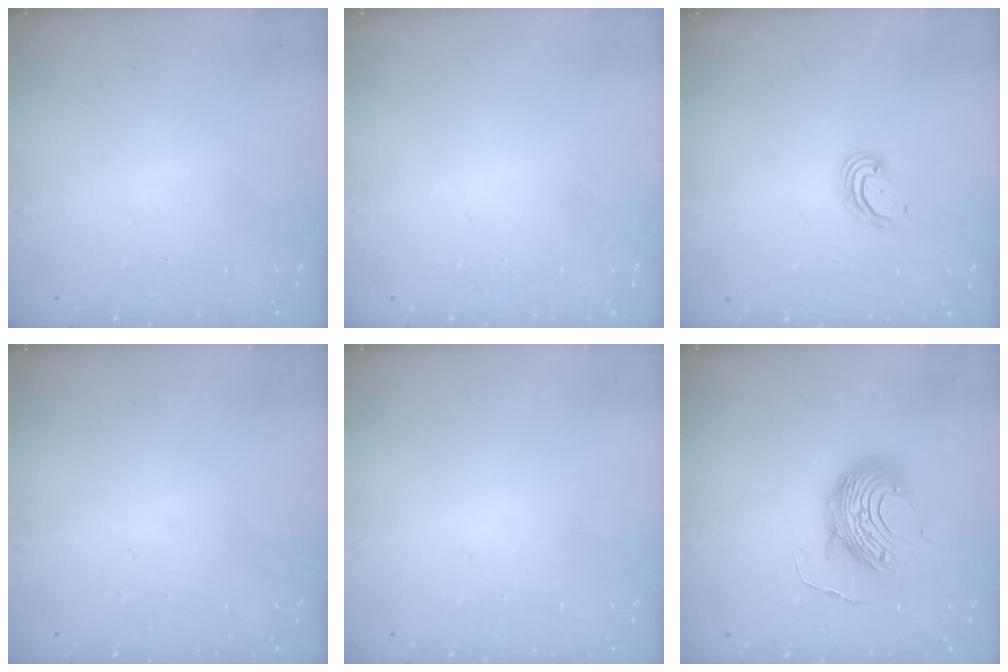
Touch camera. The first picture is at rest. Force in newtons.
{"total": 0.0}
{"total": 2.9, "press": 2.9, "slide": 0.1}
{"total": 0.0}
{"total": 0.0}
{"total": 11.6, "press": 11.5, "slide": 1.2}